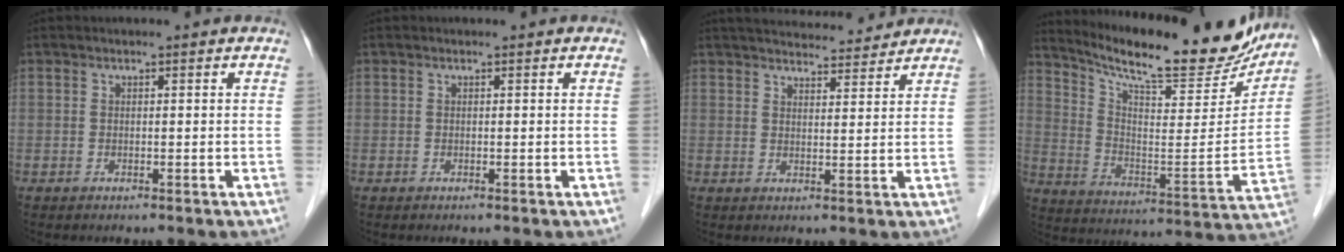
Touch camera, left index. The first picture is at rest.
{"total": 0.0}
{"total": 12.1, "force": [11.5, 1.9, 3.3], "torque": [-0.043, 0.017, 0.157]}
{"total": 22.3, "force": [20.0, 3.3, 9.2], "torque": [-0.150, -0.044, 0.286]}